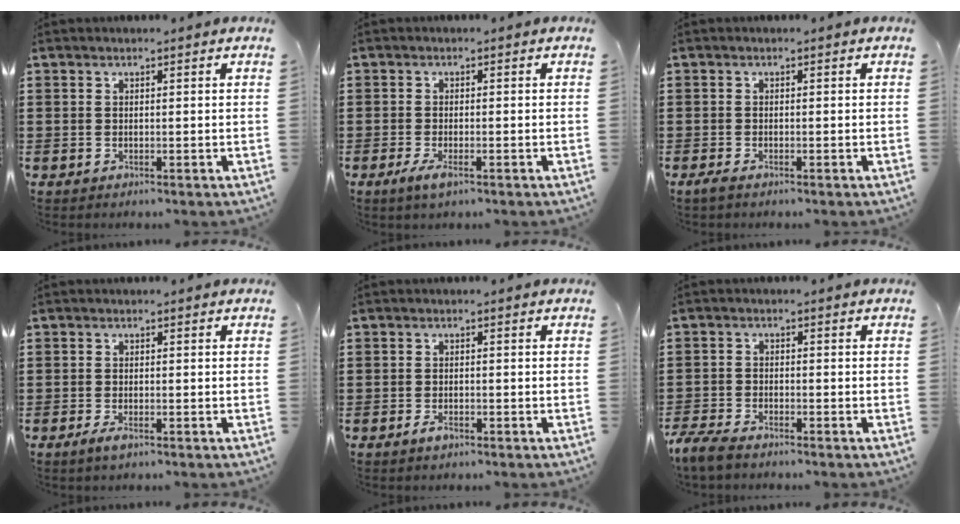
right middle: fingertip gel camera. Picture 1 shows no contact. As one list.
[{"total": 2.4, "force": [-1.1, 0.6, 2.1], "torque": [-0.050, -0.007, -0.023]}, {"total": 0.9, "force": [-0.6, 0.2, 0.6], "torque": [-0.021, -0.006, -0.013]}, {"total": 1.6, "force": [-0.8, 0.4, 1.3], "torque": [-0.033, -0.005, -0.018]}, {"total": 1.6, "force": [-0.9, 0.6, 1.1], "torque": [-0.028, -0.006, -0.018]}, {"total": 3.6, "force": [-3.3, 0.7, 1.4], "torque": [-0.052, -0.009, -0.072]}]